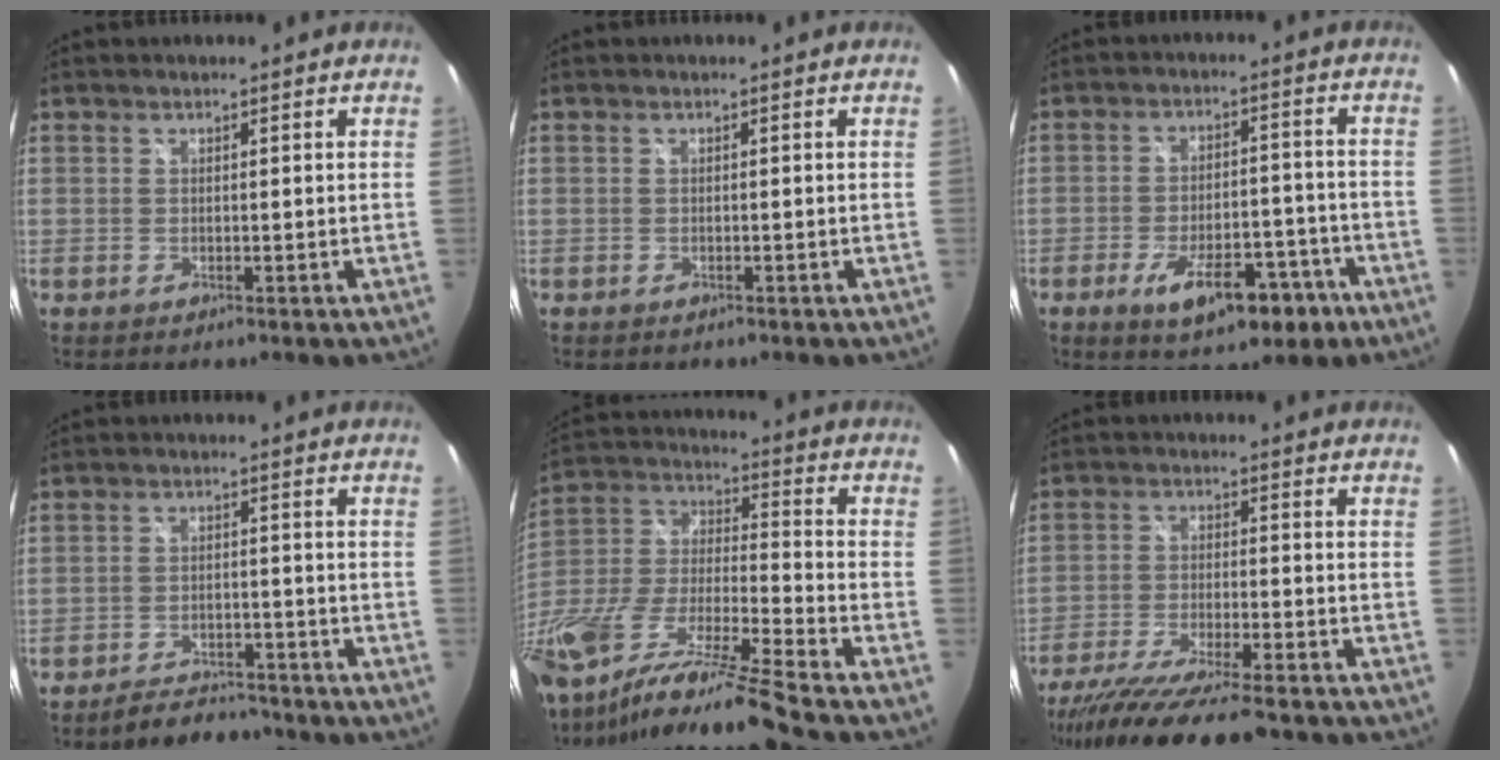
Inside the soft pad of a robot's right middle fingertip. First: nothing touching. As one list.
[{"total": 0.6, "force": [-0.5, 0.3, 0.1], "torque": [-0.004, 0.000, -0.008]}, {"total": 11.9, "force": [-6.7, 5.2, 8.4], "torque": [-0.153, 0.003, -0.089]}, {"total": 7.1, "force": [-6.3, 2.4, 2.1], "torque": [-0.054, 0.008, -0.089]}, {"total": 23.8, "force": [-17.4, 1.0, 16.2], "torque": [-0.284, -0.052, -0.324]}, {"total": 17.0, "force": [-14.3, 1.7, 9.0], "torque": [-0.178, -0.043, -0.238]}]